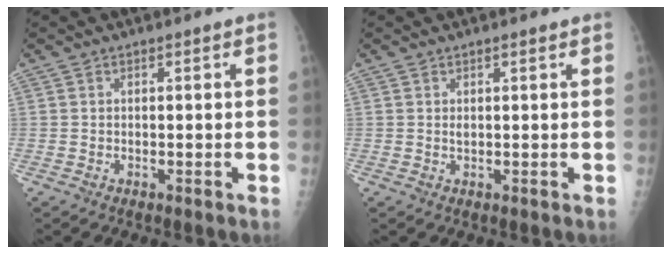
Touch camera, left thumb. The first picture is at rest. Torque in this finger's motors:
{"motor_torque": [0.05, 0.18, -0.04, -0.03, -0.02]}